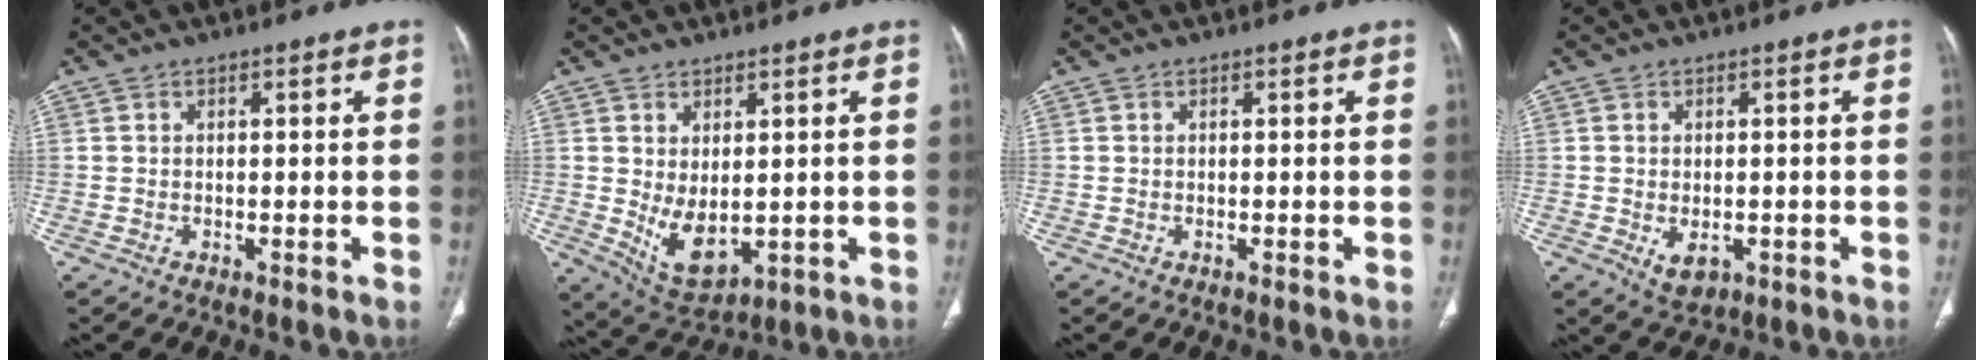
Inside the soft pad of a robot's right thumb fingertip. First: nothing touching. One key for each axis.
{"total": 8.0, "fx": -0.1, "fy": 4.5, "fz": 6.6, "tx": -0.101, "ty": -0.015, "tz": 0.024}
{"total": 0.0}
{"total": 4.1, "fx": -1.1, "fy": 2.7, "fz": 2.9, "tx": -0.041, "ty": -0.001, "tz": -0.004}